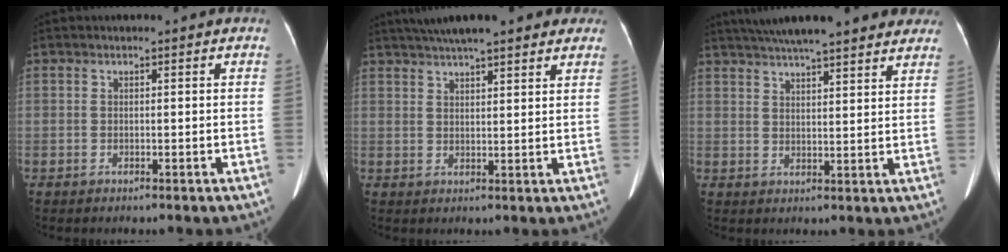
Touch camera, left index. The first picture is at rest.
{"total": 14.9, "force": [12.0, 3.0, 8.2], "torque": [-0.131, 0.042, 0.160]}
{"total": 20.8, "force": [17.7, 3.6, 10.4], "torque": [-0.167, 0.040, 0.229]}